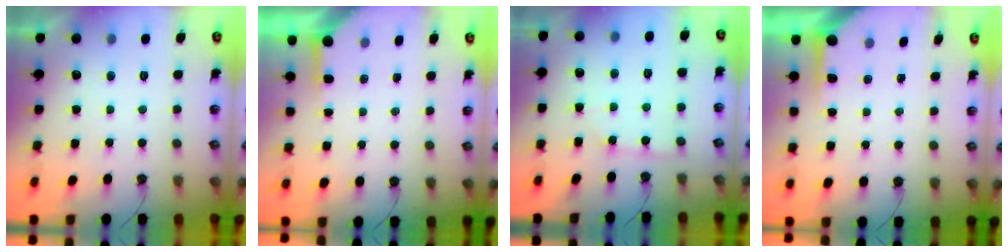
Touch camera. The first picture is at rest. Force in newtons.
{"total": 3.5, "press": 3.5, "slide": 0.4}
{"total": 2.2, "press": 2.2, "slide": 0.2}
{"total": 4.6, "press": 4.6, "slide": 0.2}